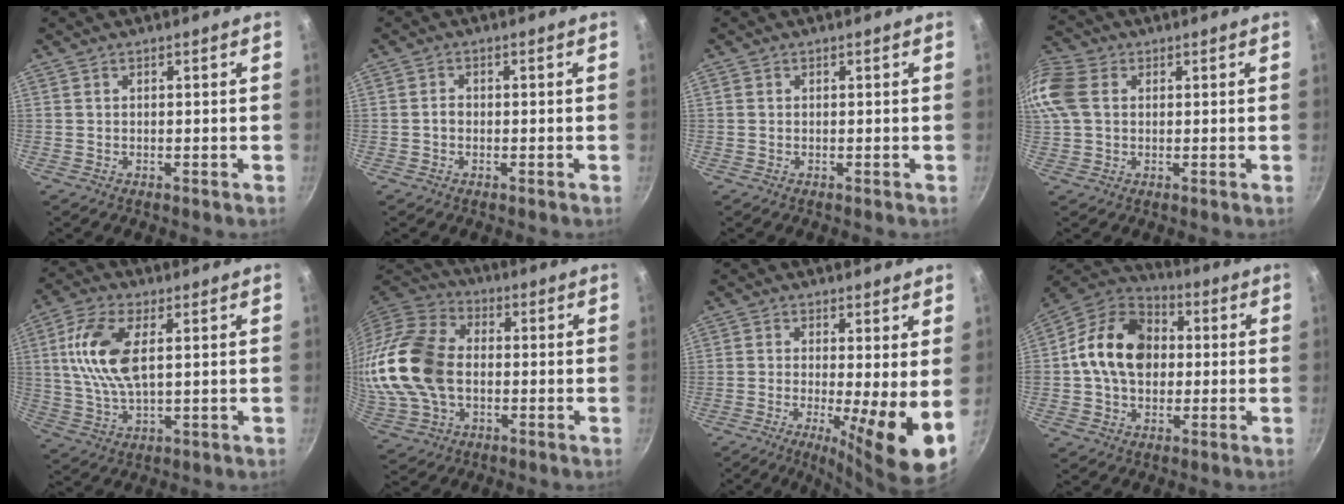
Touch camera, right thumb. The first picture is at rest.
{"total": 1.5, "force": [-0.4, 1.2, 0.8], "torque": [-0.011, 0.010, -0.007]}
{"total": 0.6, "force": [0.0, 0.5, 0.2], "torque": [-0.003, 0.002, -0.001]}
{"total": 9.0, "force": [1.7, 6.7, 5.8], "torque": [-0.119, 0.012, 0.020]}
{"total": 11.7, "force": [2.6, 5.6, 10.0], "torque": [-0.199, 0.001, 0.048]}
{"total": 20.8, "force": [-0.8, 14.5, 14.9], "torque": [-0.302, 0.029, -0.017]}
{"total": 10.6, "force": [-1.3, 2.0, 10.3], "torque": [-0.159, -0.017, -0.019]}
{"total": 16.6, "force": [1.2, 12.6, 10.8], "torque": [-0.155, 0.026, 0.004]}